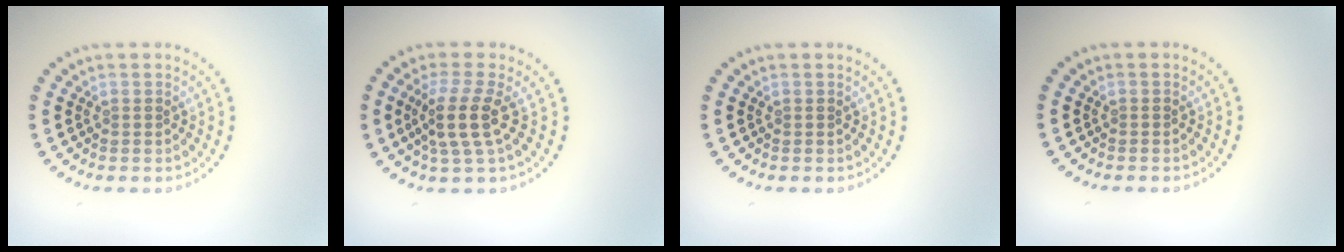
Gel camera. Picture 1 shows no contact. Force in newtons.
{"total": 3.5, "press": 2.7, "slide": 2.2}
{"total": 0.0}
{"total": 0.0}